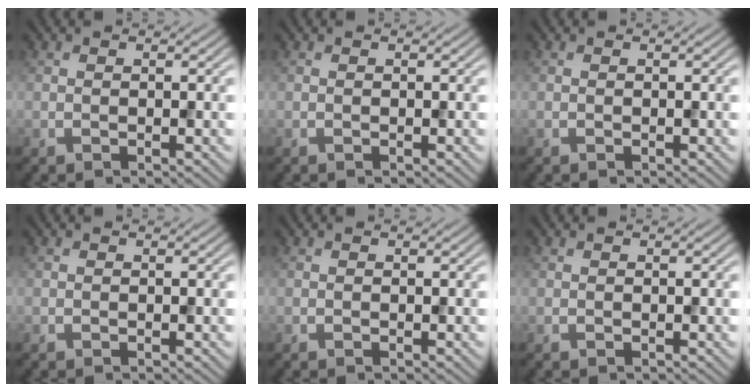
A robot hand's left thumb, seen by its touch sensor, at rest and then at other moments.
{"total": 0.0}
{"total": 0.0}
{"total": 0.0}
{"total": 0.0}
{"total": 0.0}